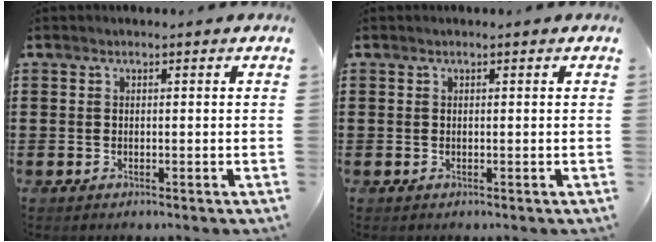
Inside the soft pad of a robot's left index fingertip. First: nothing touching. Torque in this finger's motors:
{"motor_torque": [0.01, -0.04, -0.01, -0.01]}